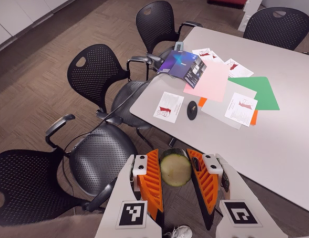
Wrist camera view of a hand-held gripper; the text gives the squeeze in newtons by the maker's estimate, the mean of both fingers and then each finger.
{"total": 12.7, "left": 12.8, "right": 12.5}